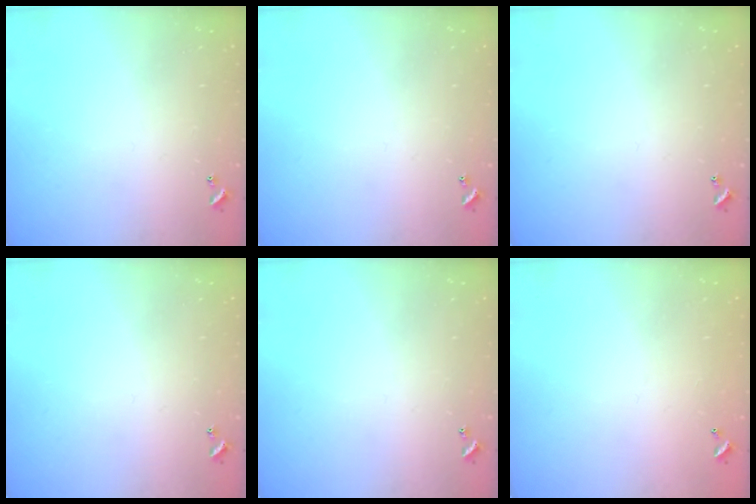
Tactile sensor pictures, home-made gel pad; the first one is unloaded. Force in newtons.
{"total": 0.0}
{"total": 0.0}
{"total": 0.0}
{"total": 0.0}
{"total": 2.9, "press": 2.9, "slide": 0.1}